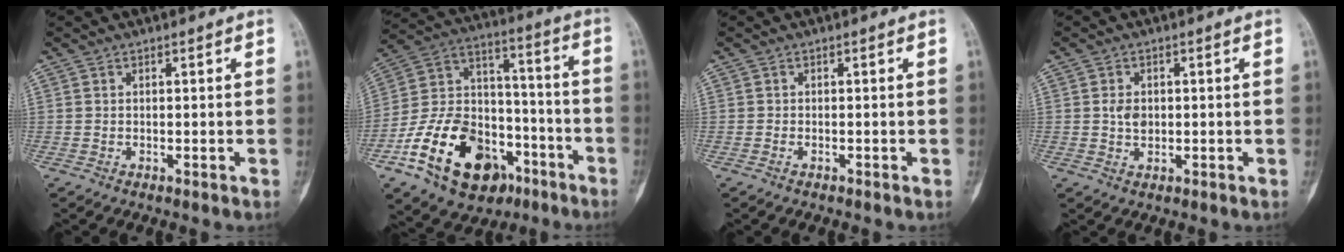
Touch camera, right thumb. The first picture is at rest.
{"total": 22.8, "force": [-11.5, 14.7, 13.2], "torque": [-0.218, 0.084, -0.188]}
{"total": 0.5, "force": [-0.4, 0.3, 0.2], "torque": [-0.008, 0.001, -0.008]}
{"total": 2.9, "force": [0.0, 2.1, 2.0], "torque": [-0.030, 0.001, 0.001]}